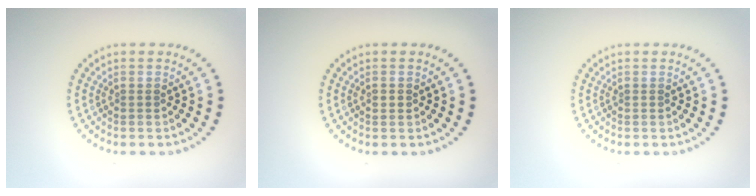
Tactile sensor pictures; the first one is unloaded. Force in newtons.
{"total": 1.0, "press": 1.0, "slide": 0.1}
{"total": 0.0}